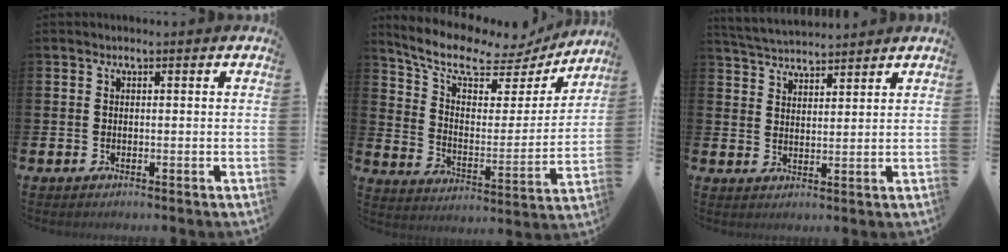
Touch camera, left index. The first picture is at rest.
{"total": 9.8, "force": [8.4, 3.4, 3.8], "torque": [-0.108, -0.057, 0.141]}
{"total": 4.1, "force": [4.1, 0.3, 0.2], "torque": [-0.025, -0.017, 0.077]}